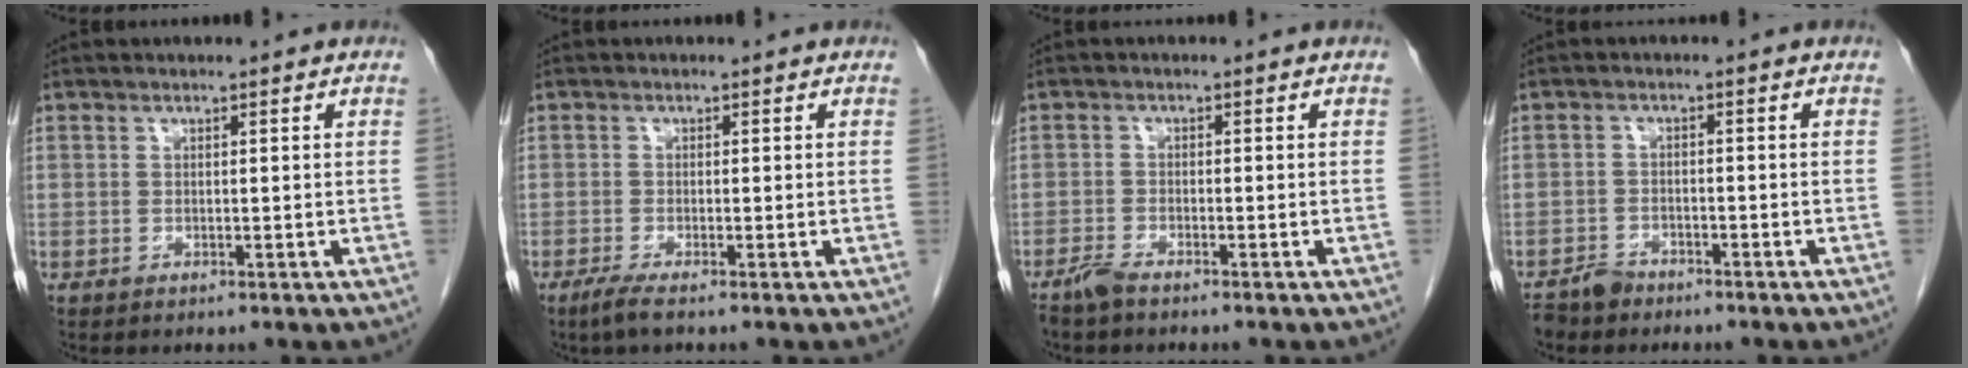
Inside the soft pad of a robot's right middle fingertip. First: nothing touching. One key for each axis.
{"total": 2.0, "fx": -1.4, "fy": -0.1, "fz": 1.4, "tx": -0.039, "ty": -0.008, "tz": -0.033}
{"total": 2.1, "fx": -1.9, "fy": 0.1, "fz": 1.0, "tx": -0.028, "ty": -0.004, "tz": -0.039}
{"total": 2.6, "fx": -2.4, "fy": 0.9, "fz": 0.4, "tx": -0.012, "ty": -0.003, "tz": -0.041}